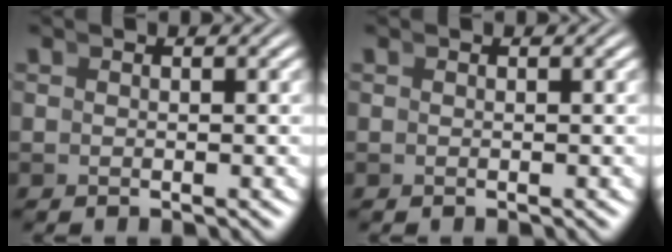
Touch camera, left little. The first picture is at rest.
{"total": 0.0}